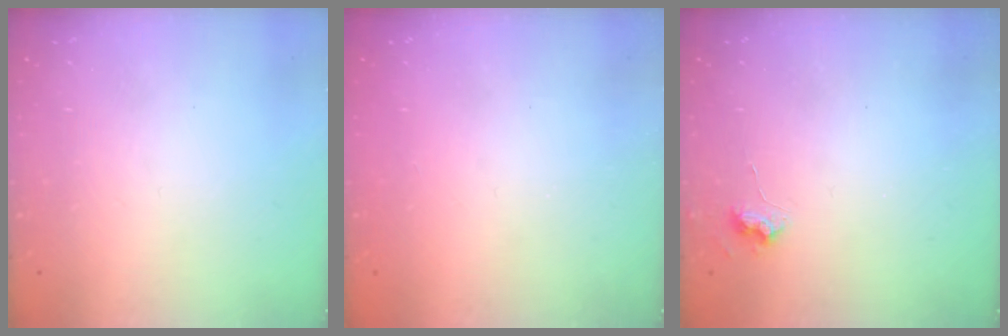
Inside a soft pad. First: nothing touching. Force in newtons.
{"total": 0.9, "press": 0.9, "slide": 0.3}
{"total": 4.8, "press": 4.8, "slide": 0.7}